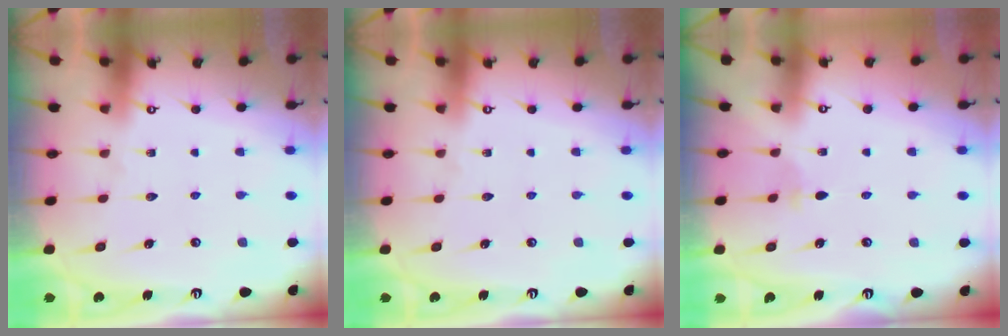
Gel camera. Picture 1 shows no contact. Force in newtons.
{"total": 0.0}
{"total": 2.8, "press": 2.7, "slide": 0.6}